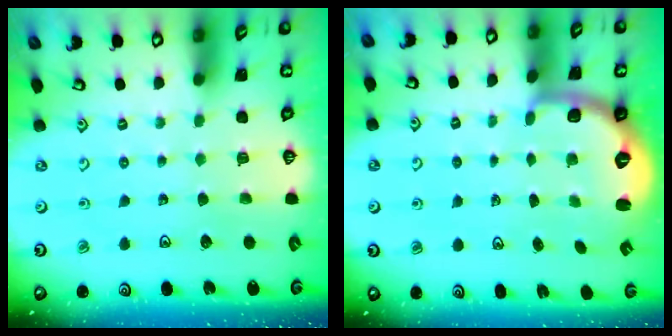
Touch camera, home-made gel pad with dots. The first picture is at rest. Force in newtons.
{"total": 2.7, "press": 1.7, "slide": 2.1}